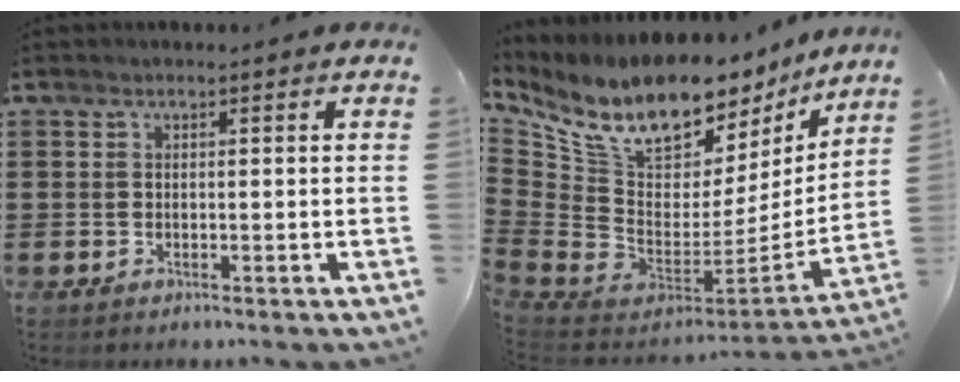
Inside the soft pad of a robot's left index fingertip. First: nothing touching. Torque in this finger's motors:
{"motor_torque": [2.14, 0.00, 1.05, 0.21]}